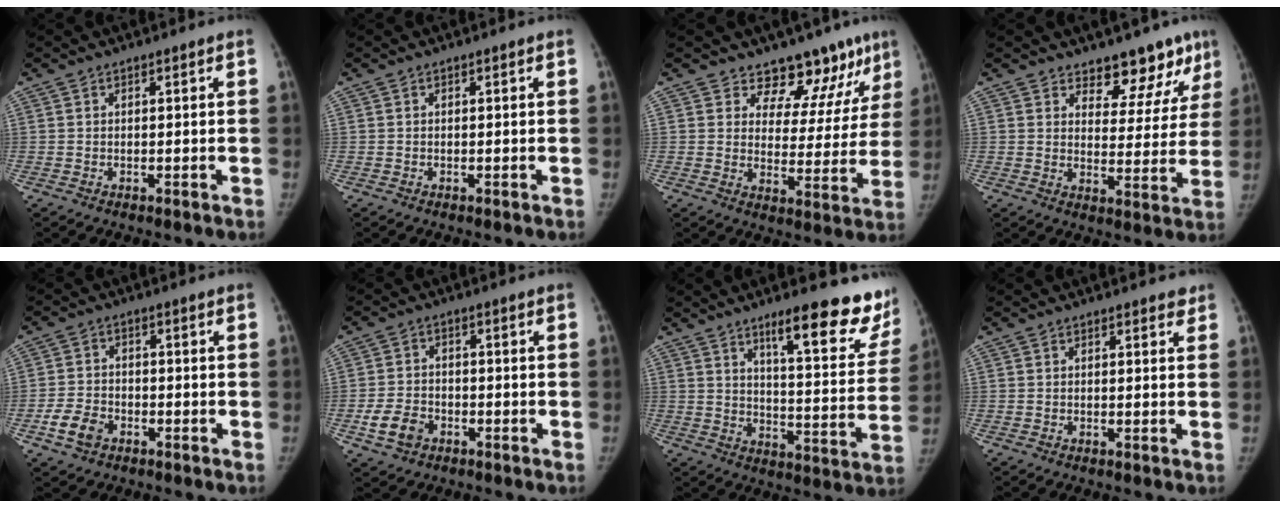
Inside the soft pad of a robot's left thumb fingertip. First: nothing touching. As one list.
[{"total": 0.0}, {"total": 13.5, "force": [10.9, 6.8, 4.4], "torque": [0.001, -0.076, 0.133]}, {"total": 10.6, "force": [8.4, 5.3, 3.7], "torque": [0.005, -0.058, 0.103]}, {"total": 5.5, "force": [-2.8, 3.8, 2.8], "torque": [-0.050, 0.018, -0.051]}, {"total": 5.9, "force": [-2.7, 4.2, 3.0], "torque": [-0.052, 0.018, -0.047]}, {"total": 19.4, "force": [13.5, 4.6, 13.2], "torque": [-0.130, -0.078, 0.183]}, {"total": 1.0, "force": [0.8, 0.6, 0.3], "torque": [0.006, -0.004, 0.004]}]